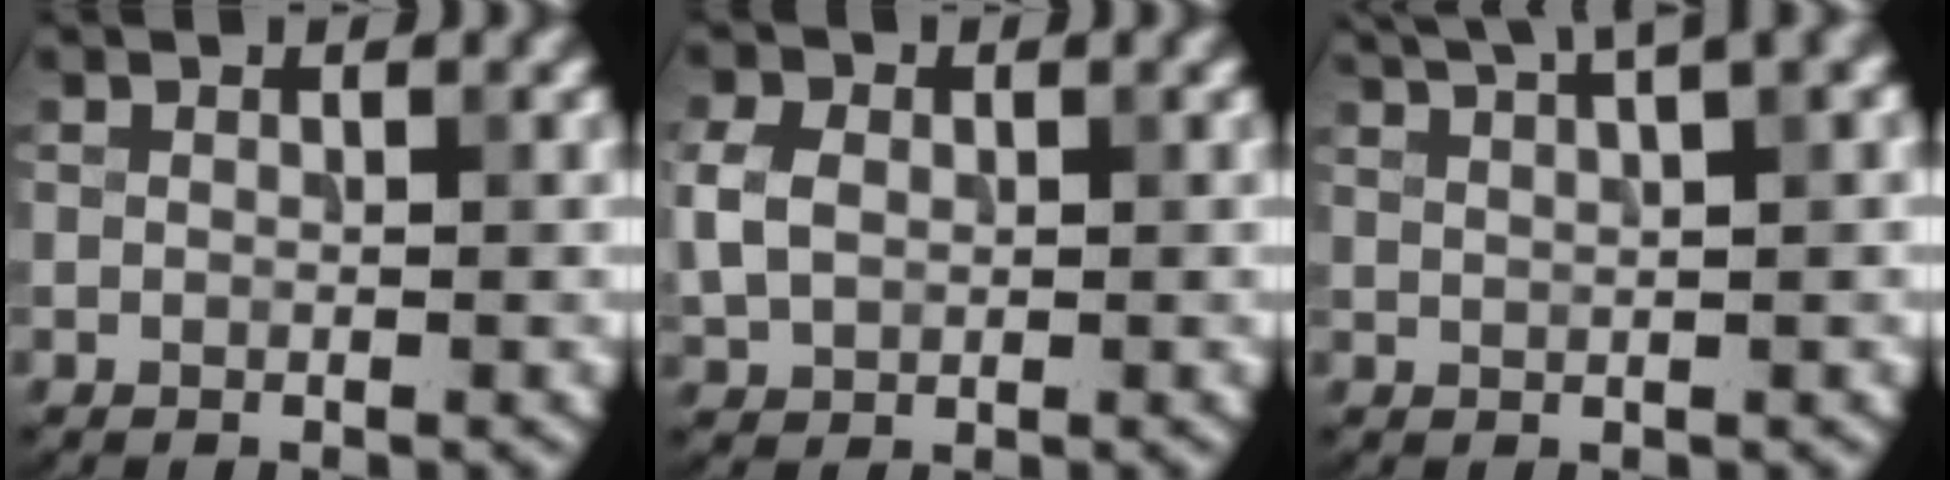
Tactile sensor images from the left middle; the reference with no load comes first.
{"total": 3.3, "force": [0.2, 2.6, 2.1], "torque": [-0.055, 0.009, 0.000]}
{"total": 6.6, "force": [4.7, 1.4, 4.5], "torque": [-0.054, 0.034, 0.051]}